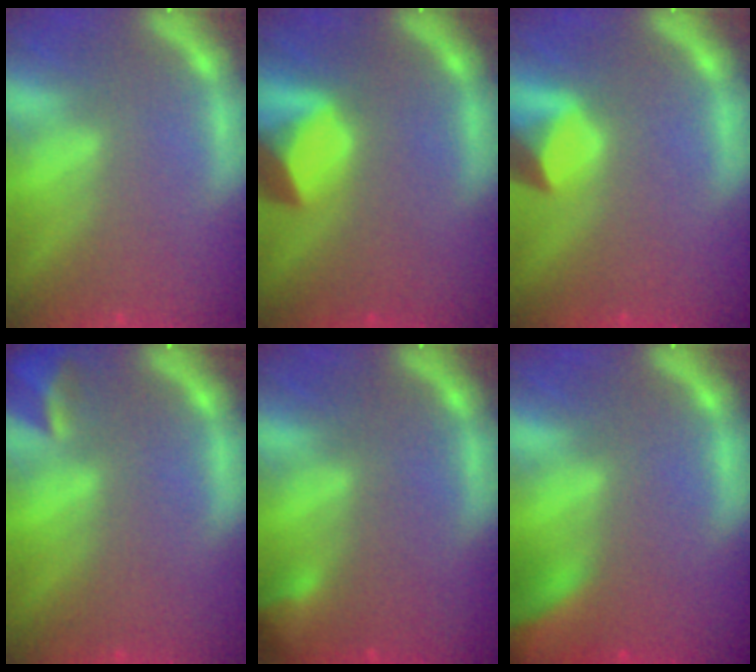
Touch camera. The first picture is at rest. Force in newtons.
{"total": 4.9}
{"total": 3.0}
{"total": 2.4}
{"total": 2.4}
{"total": 10.0}